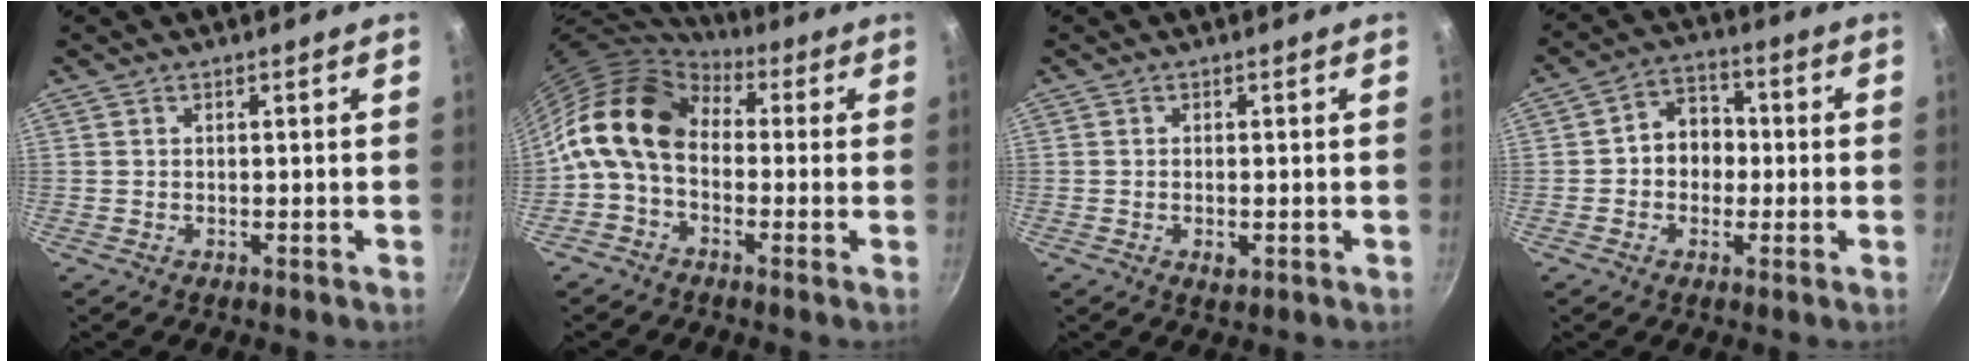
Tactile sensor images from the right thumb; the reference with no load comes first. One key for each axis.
{"total": 13.2, "fx": 0.4, "fy": 9.4, "fz": 9.3, "tx": -0.157, "ty": 0.031, "tz": -0.018}
{"total": 2.0, "fx": -0.5, "fy": 1.0, "fz": 1.7, "tx": -0.029, "ty": -0.003, "tz": -0.008}
{"total": 8.0, "fx": -0.4, "fy": 6.6, "fz": 4.5, "tx": -0.023, "ty": 0.022, "tz": -0.018}